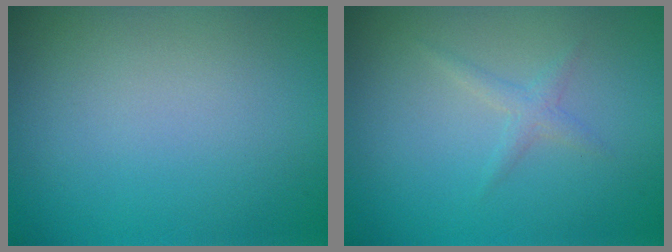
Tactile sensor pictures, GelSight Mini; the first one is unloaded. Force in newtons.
{"total": 1.2, "press": 1.2, "slide": 0.0}